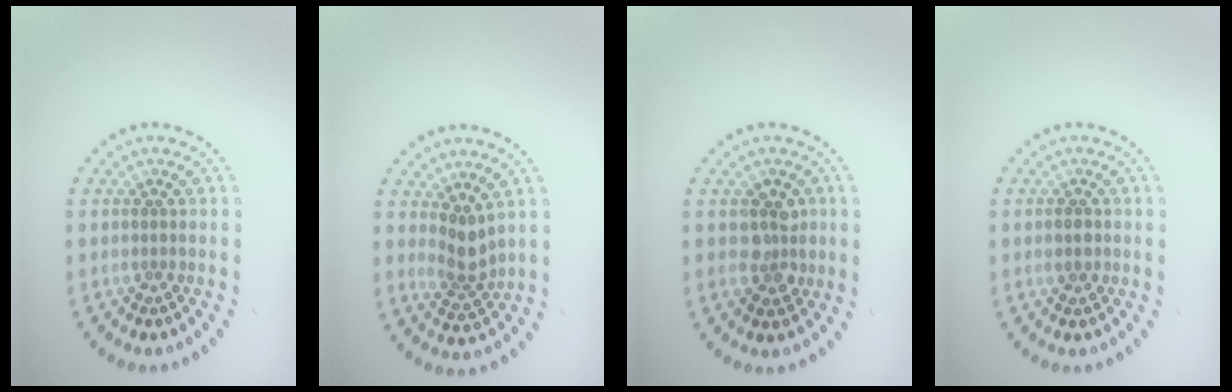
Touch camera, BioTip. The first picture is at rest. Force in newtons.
{"total": 2.4, "press": 1.8, "slide": 1.6}
{"total": 2.8, "press": 2.7, "slide": 0.6}
{"total": 1.2, "press": 1.2, "slide": 0.1}